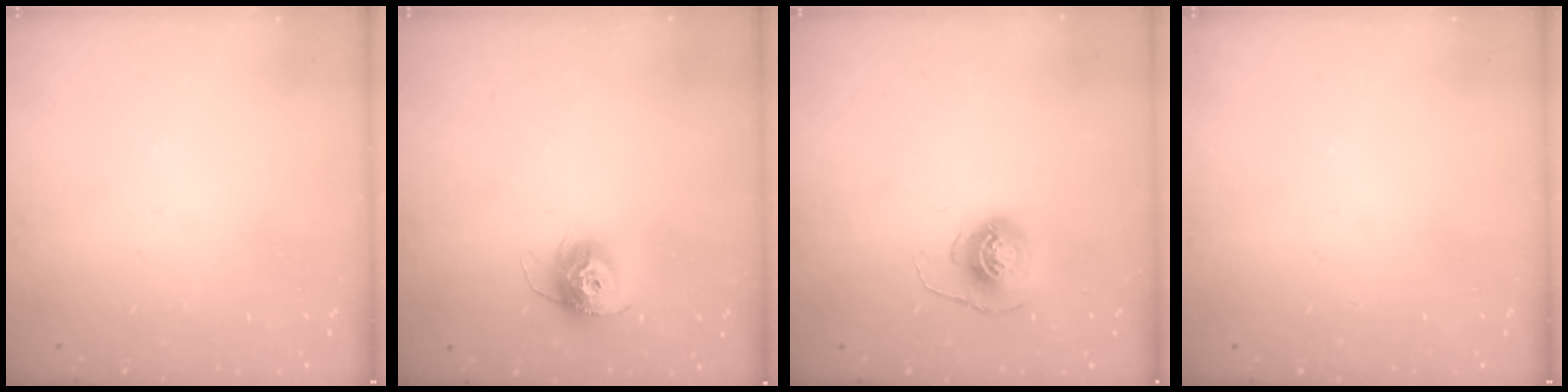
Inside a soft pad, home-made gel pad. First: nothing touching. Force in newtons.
{"total": 11.0, "press": 11.0, "slide": 0.8}
{"total": 6.0, "press": 6.0, "slide": 0.3}
{"total": 0.0}